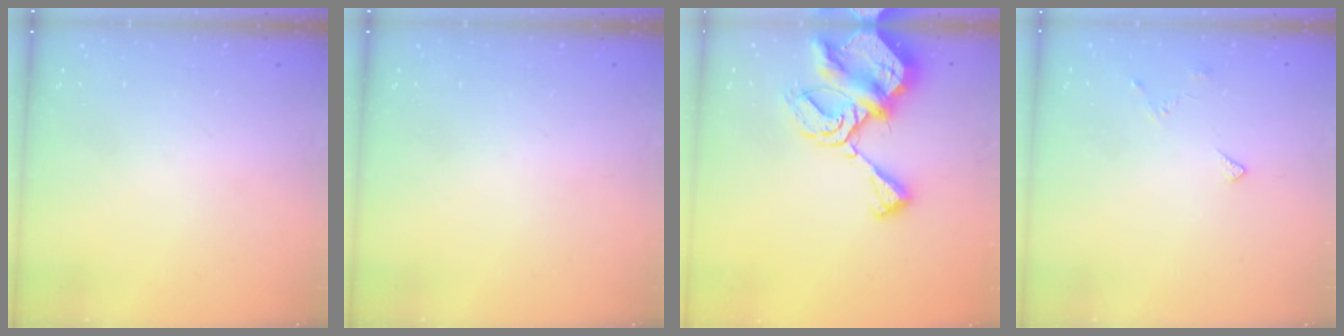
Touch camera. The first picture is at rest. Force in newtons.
{"total": 0.0}
{"total": 11.1, "press": 11.0, "slide": 1.2}
{"total": 3.1, "press": 3.1, "slide": 0.5}